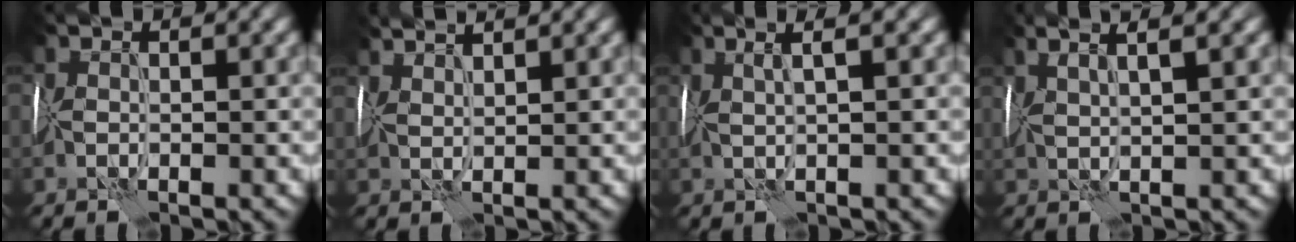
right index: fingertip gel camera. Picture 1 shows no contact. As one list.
[{"total": 3.2, "force": [2.8, 0.2, 1.4], "torque": [-0.023, 0.017, 0.032]}, {"total": 3.1, "force": [1.7, 0.3, 2.6], "torque": [-0.031, 0.015, 0.015]}, {"total": 5.7, "force": [3.3, 1.4, 4.4], "torque": [-0.054, 0.036, 0.032]}]